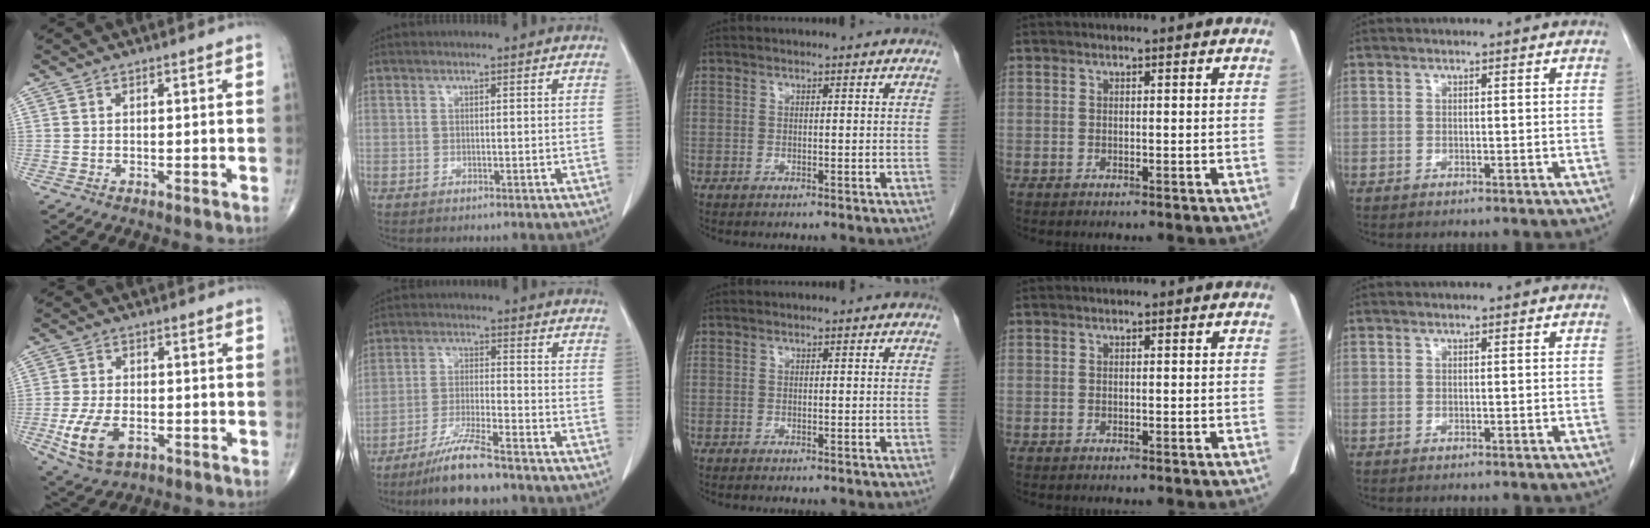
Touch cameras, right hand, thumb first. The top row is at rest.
{"thumb": {"total": 9.0, "force": [-3.1, 5.1, 6.7], "torque": [-0.137, 0.003, -0.048]}, "index": {"total": 8.2, "force": [-6.5, 0.3, 4.9], "torque": [-0.096, -0.025, -0.121]}}